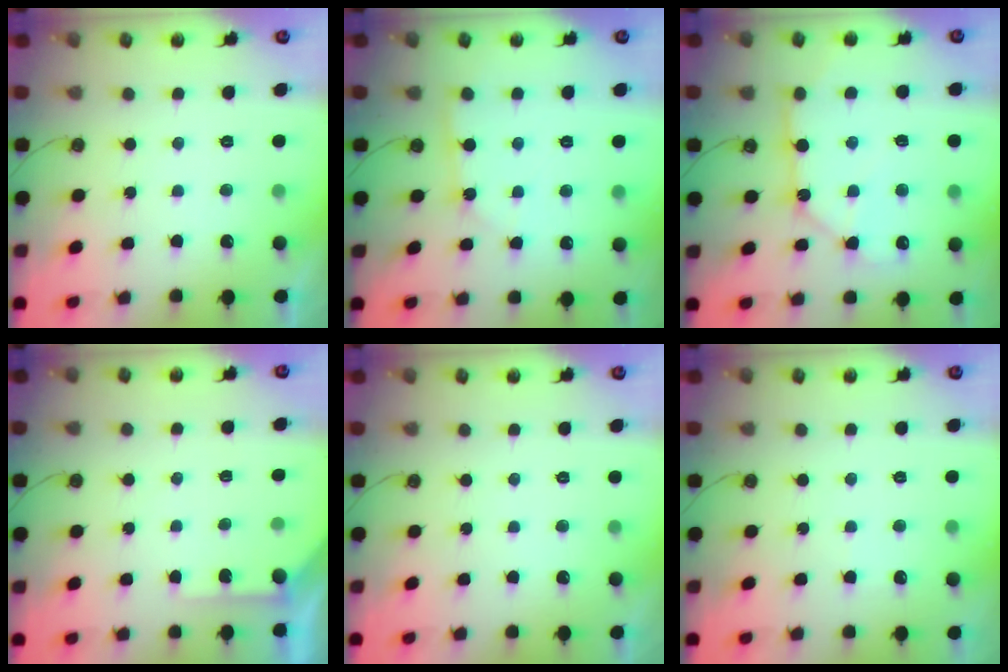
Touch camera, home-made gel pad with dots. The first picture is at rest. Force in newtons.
{"total": 2.9, "press": 2.9, "slide": 0.1}
{"total": 10.4, "press": 10.3, "slide": 1.2}
{"total": 4.4, "press": 4.4, "slide": 0.3}
{"total": 0.0}
{"total": 2.9, "press": 2.9, "slide": 0.3}